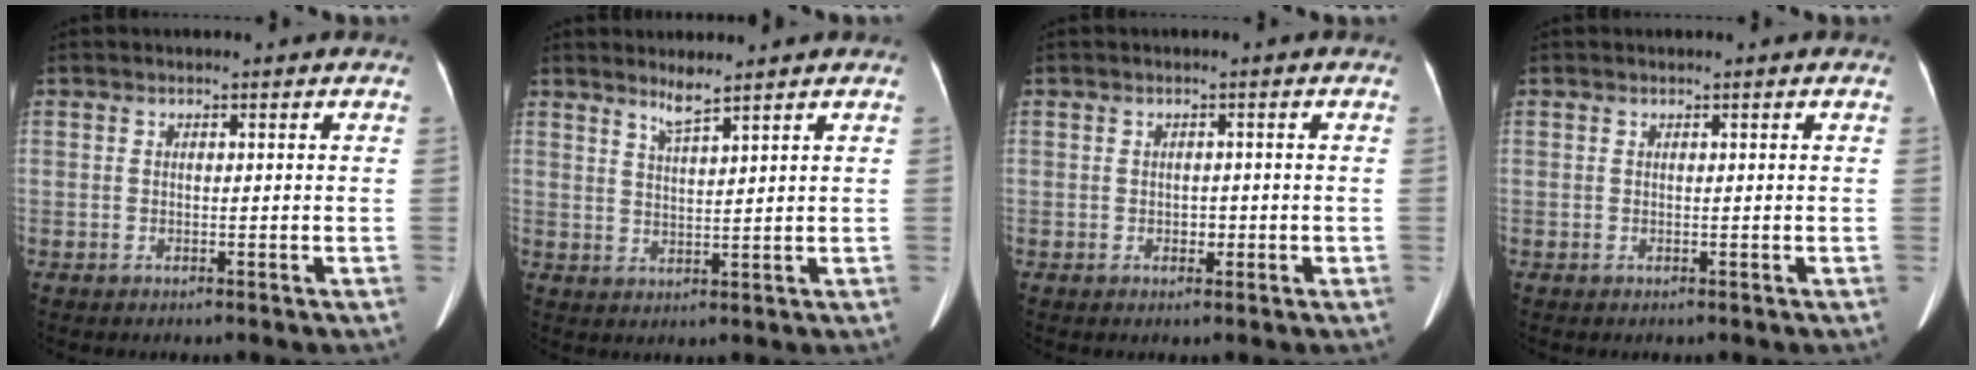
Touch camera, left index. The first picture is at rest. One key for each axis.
{"total": 2.8, "fx": 2.4, "fy": -0.4, "fz": 1.4, "tx": -0.033, "ty": -0.008, "tz": 0.049}
{"total": 1.3, "fx": -0.4, "fy": 0.9, "fz": 0.7, "tx": -0.012, "ty": 0.001, "tz": -0.003}
{"total": 0.0}